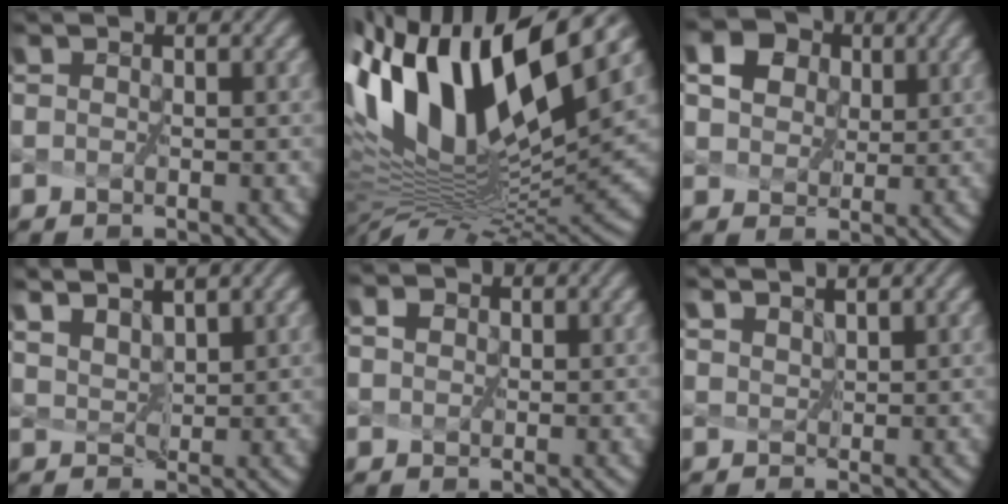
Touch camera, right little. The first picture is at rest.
{"total": 14.8, "force": [5.0, 5.4, 12.9], "torque": [-0.246, 0.016, 0.094]}
{"total": 12.5, "force": [5.8, 9.5, 5.7], "torque": [-0.136, 0.030, 0.101]}
{"total": 3.7, "force": [3.6, 0.2, 0.9], "torque": [-0.029, -0.007, 0.070]}
{"total": 2.3, "force": [1.0, 1.6, 1.3], "torque": [-0.022, 0.012, 0.006]}
{"total": 1.7, "force": [1.6, -0.3, 0.2], "torque": [-0.015, 0.006, 0.038]}